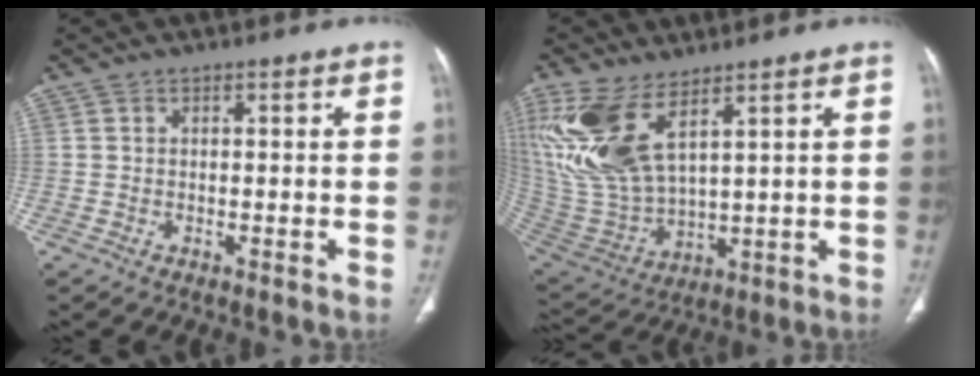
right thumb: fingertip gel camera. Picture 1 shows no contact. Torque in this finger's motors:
{"motor_torque": [-0.04, 0.81, 1.50, 1.20, 0.54]}